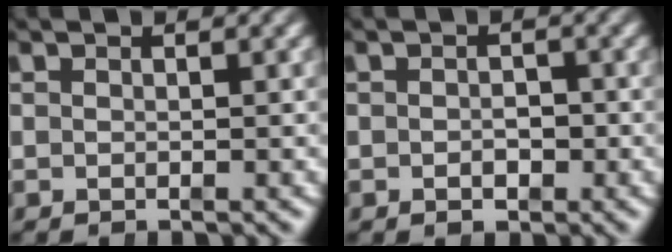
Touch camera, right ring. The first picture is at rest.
{"total": 1.2, "force": [-0.7, 0.5, 0.8], "torque": [-0.005, -0.007, -0.008]}